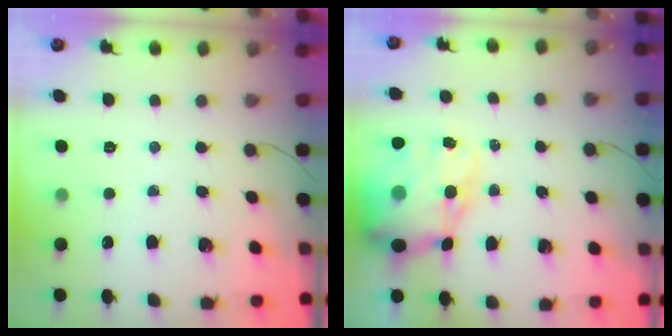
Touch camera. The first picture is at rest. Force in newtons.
{"total": 18.1, "press": 17.6, "slide": 4.2}